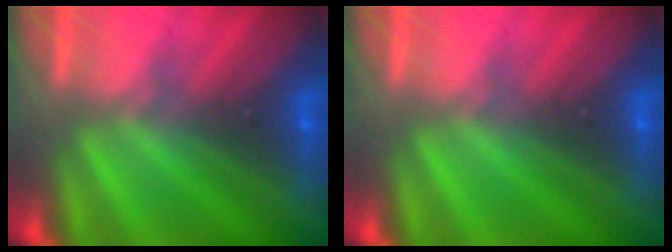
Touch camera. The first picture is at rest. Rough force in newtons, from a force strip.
{"total": 0.0}